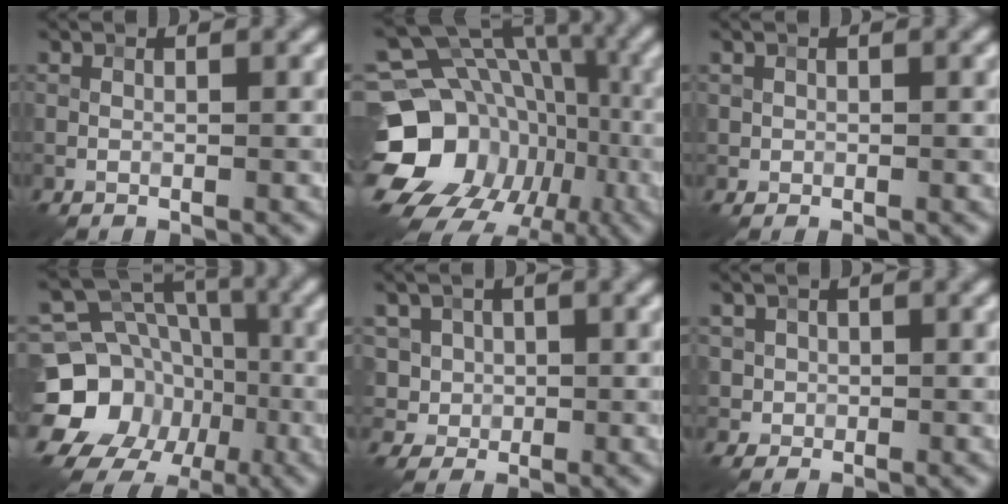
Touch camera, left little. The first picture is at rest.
{"total": 20.2, "force": [-5.8, 17.0, 9.2], "torque": [-0.163, -0.013, -0.111]}
{"total": 0.5, "force": [0.2, 0.5, 0.0], "torque": [0.003, -0.003, 0.003]}
{"total": 16.3, "force": [-5.2, 14.4, 5.8], "torque": [-0.126, -0.029, -0.092]}
{"total": 4.3, "force": [1.2, 3.9, 1.5], "torque": [-0.026, 0.014, 0.017]}
{"total": 1.6, "force": [0.4, 1.5, 0.3], "torque": [0.003, -0.005, 0.014]}